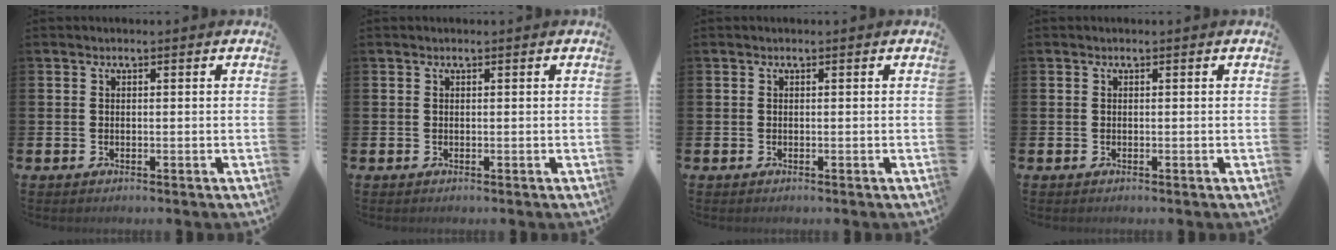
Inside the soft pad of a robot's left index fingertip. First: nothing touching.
{"total": 0.0}
{"total": 0.0}
{"total": 0.0}